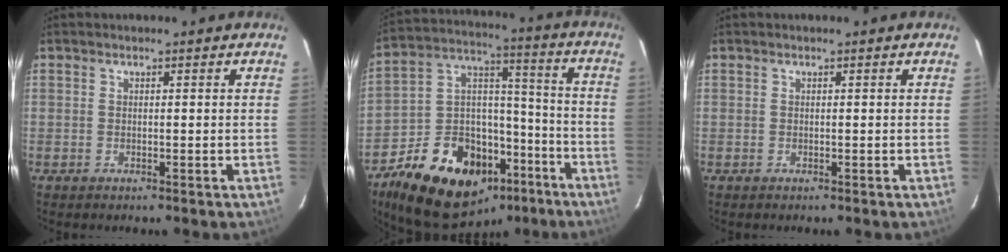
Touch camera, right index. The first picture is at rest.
{"total": 24.2, "force": [-15.1, 14.5, 12.2], "torque": [-0.250, 0.059, -0.216]}
{"total": 0.0}